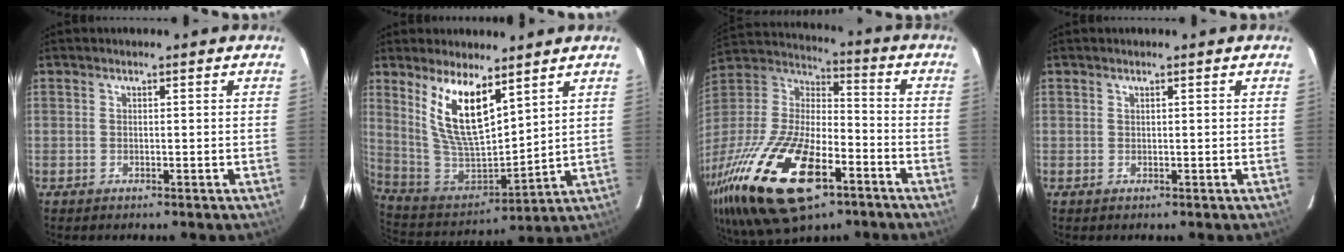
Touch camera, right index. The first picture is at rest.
{"total": 14.6, "force": [8.1, 5.3, 11.0], "torque": [-0.210, -0.006, 0.175]}
{"total": 33.0, "force": [-17.1, 14.9, 23.9], "torque": [-0.512, -0.048, -0.289]}
{"total": 0.0}